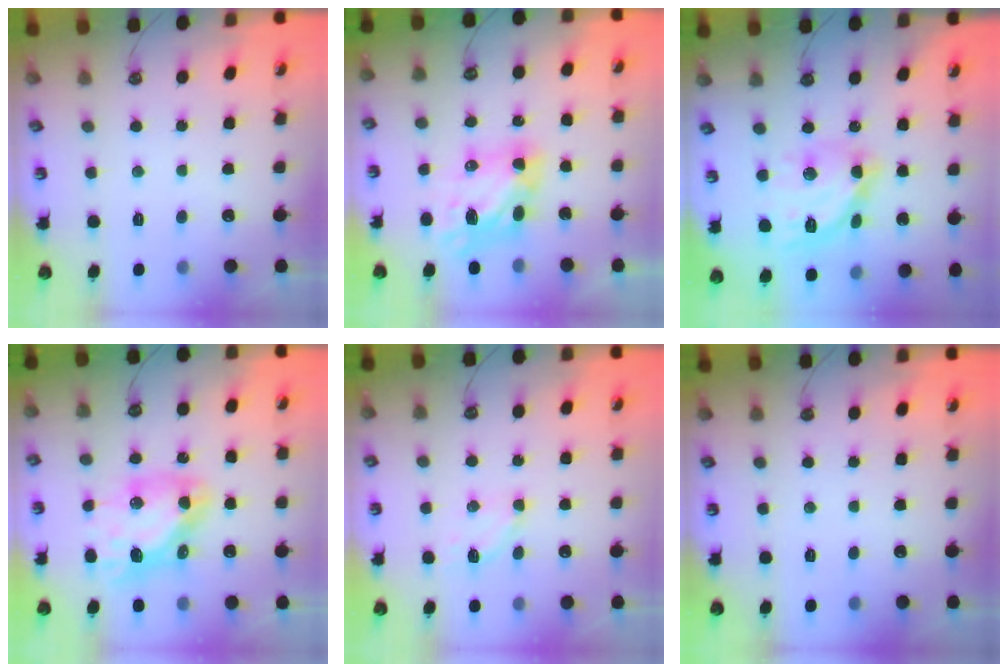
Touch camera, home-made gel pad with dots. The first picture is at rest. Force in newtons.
{"total": 7.4, "press": 7.4, "slide": 0.6}
{"total": 15.0, "press": 15.0, "slide": 1.5}
{"total": 13.4, "press": 13.3, "slide": 1.5}
{"total": 3.8, "press": 3.6, "slide": 1.2}
{"total": 0.0}